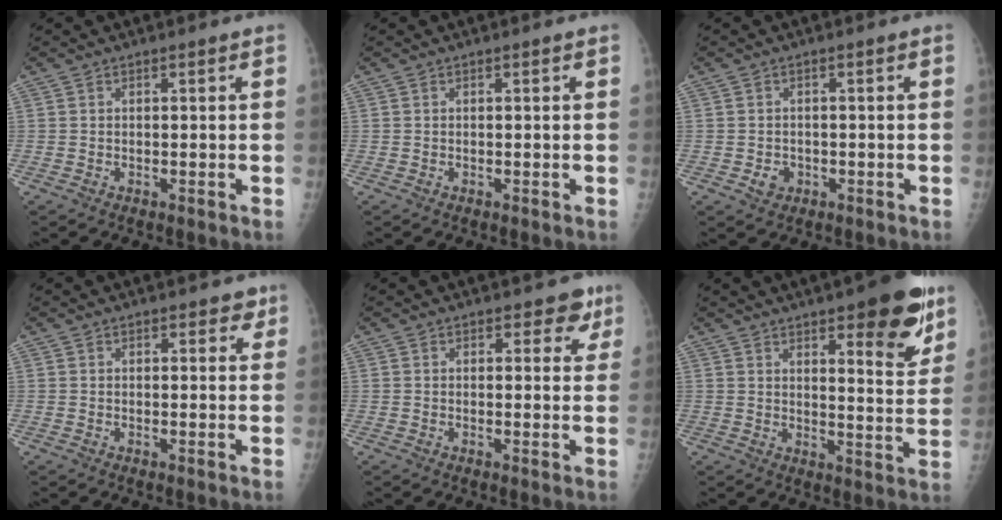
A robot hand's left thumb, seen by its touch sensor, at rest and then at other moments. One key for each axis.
{"total": 0.0}
{"total": 2.2, "fx": -0.7, "fy": 1.9, "fz": 0.9, "tx": -0.006, "ty": 0.003, "tz": -0.006}
{"total": 2.5, "fx": 1.7, "fy": 1.5, "fz": 1.2, "tx": 0.011, "ty": -0.005, "tz": 0.017}
{"total": 4.1, "fx": 2.7, "fy": 2.5, "fz": 1.8, "tx": 0.020, "ty": -0.010, "tz": 0.028}
{"total": 15.0, "fx": 8.7, "fy": 4.5, "fz": 11.4, "tx": -0.111, "ty": -0.046, "tz": 0.118}